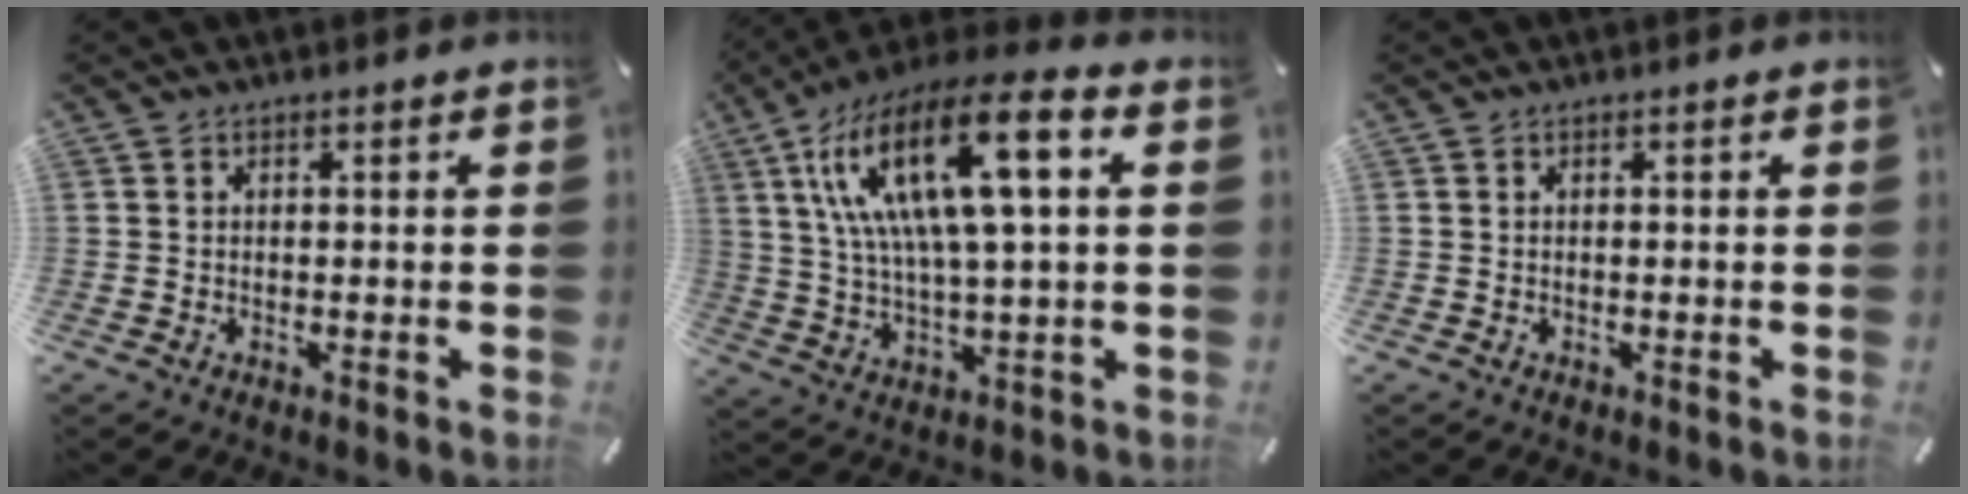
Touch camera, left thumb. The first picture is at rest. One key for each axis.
{"total": 19.7, "fx": 7.2, "fy": 6.0, "fz": 17.3, "tx": -0.369, "ty": -0.017, "tz": 0.108}
{"total": 0.0}